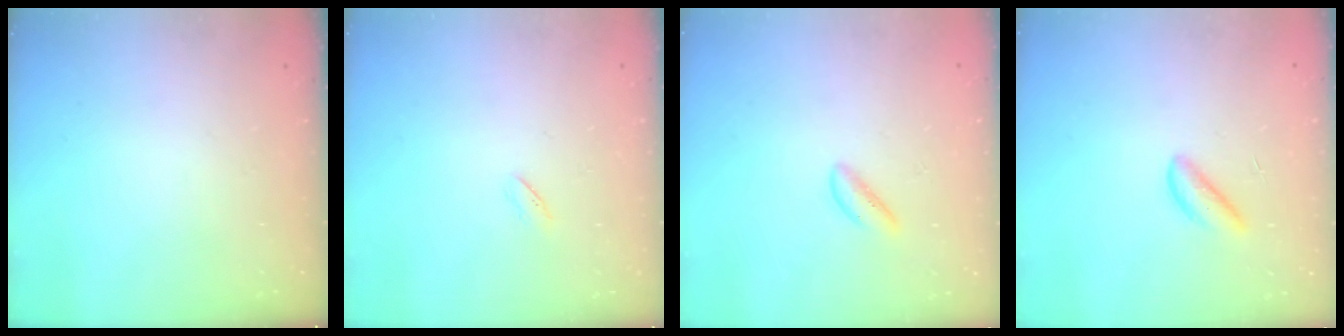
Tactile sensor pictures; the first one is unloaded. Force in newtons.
{"total": 2.0, "press": 1.9, "slide": 0.7}
{"total": 1.7, "press": 1.6, "slide": 0.6}
{"total": 2.7, "press": 2.7, "slide": 0.3}